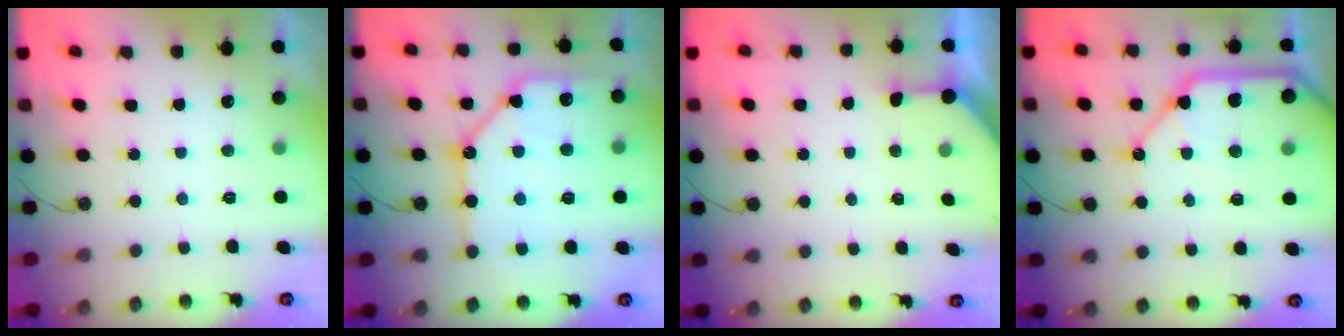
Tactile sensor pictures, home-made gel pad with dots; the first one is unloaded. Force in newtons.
{"total": 16.3, "press": 16.2, "slide": 1.8}
{"total": 4.0, "press": 3.9, "slide": 0.4}
{"total": 20.3, "press": 20.1, "slide": 3.0}